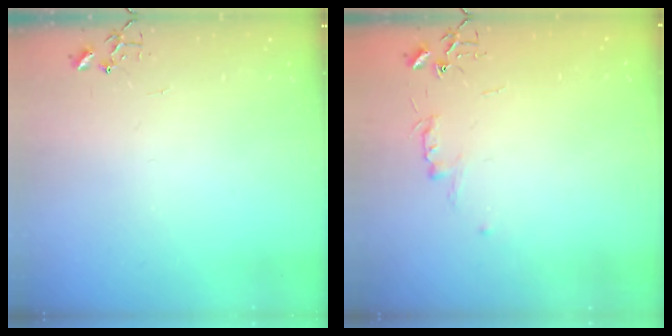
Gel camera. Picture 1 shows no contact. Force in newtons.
{"total": 4.8, "press": 4.7, "slide": 0.6}